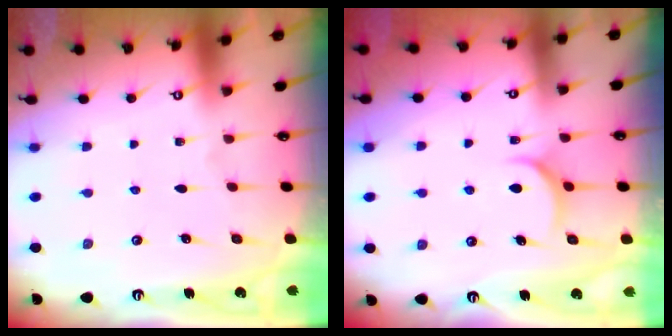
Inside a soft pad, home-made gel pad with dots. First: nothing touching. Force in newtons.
{"total": 4.9, "press": 4.9, "slide": 0.7}